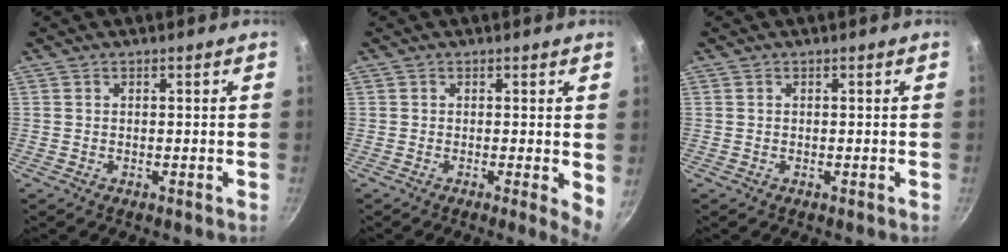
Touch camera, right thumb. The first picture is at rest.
{"total": 3.6, "force": [0.1, 0.9, 3.5], "torque": [-0.042, -0.007, -0.002]}
{"total": 0.0}